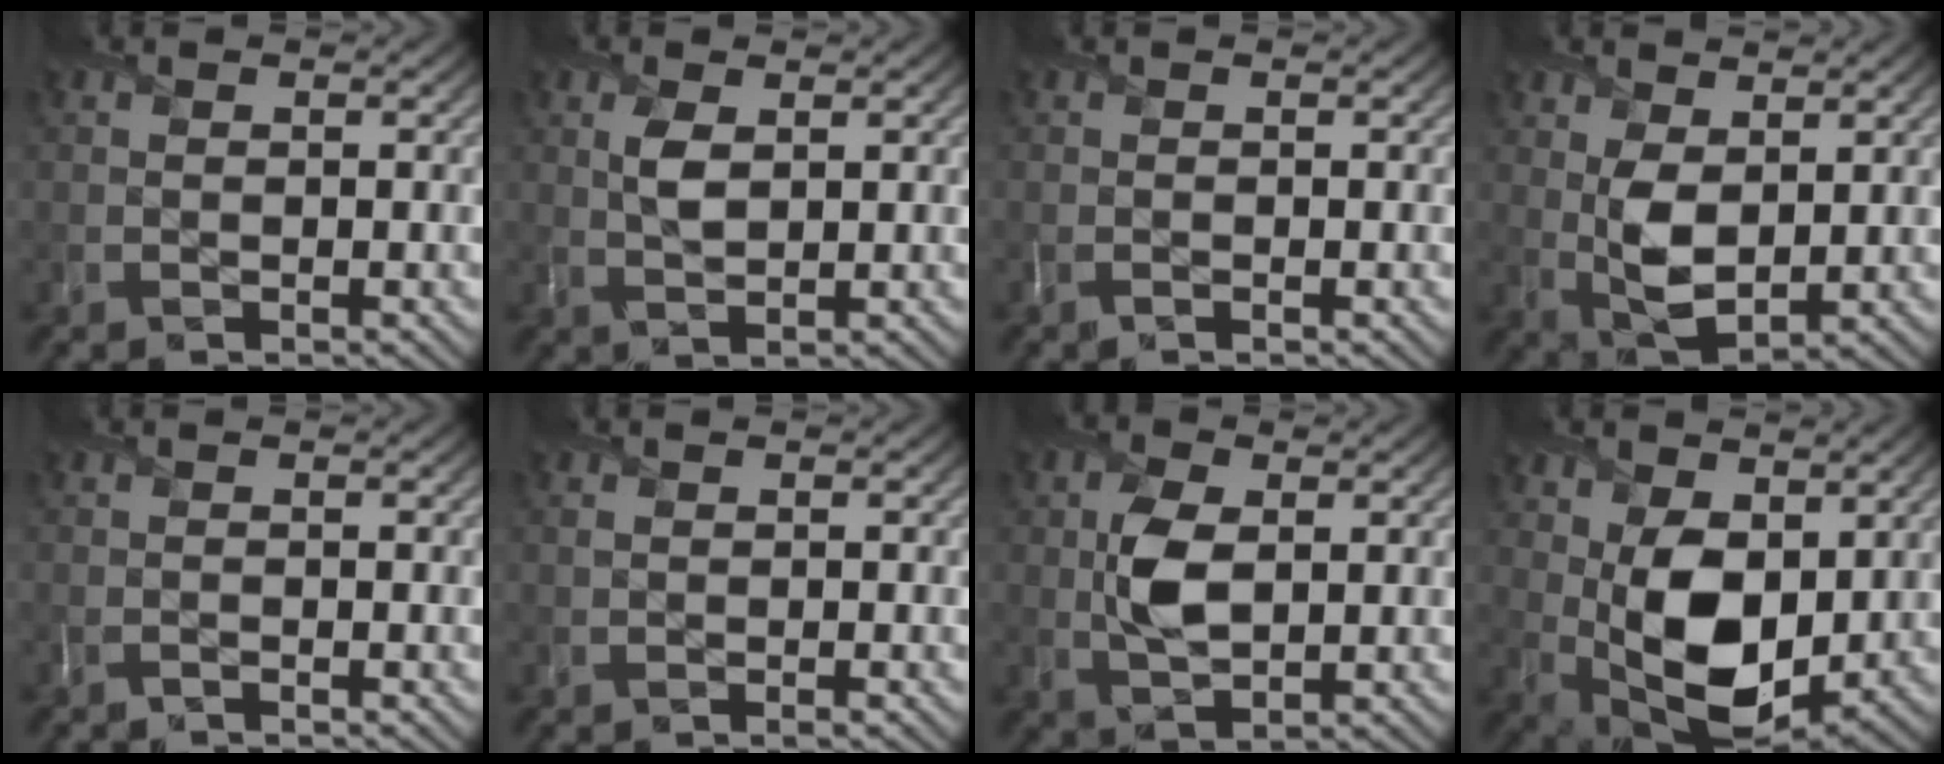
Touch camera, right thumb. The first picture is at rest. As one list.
[{"total": 2.8, "force": [0.9, 1.5, 2.2], "torque": [-0.053, -0.003, 0.021]}, {"total": 0.6, "force": [-0.5, 0.2, 0.3], "torque": [-0.010, -0.004, -0.010]}, {"total": 5.5, "force": [1.2, 3.3, 4.2], "torque": [-0.099, -0.007, 0.029]}, {"total": 0.8, "force": [-0.8, 0.2, 0.0], "torque": [-0.003, -0.006, -0.018]}, {"total": 0.6, "force": [0.1, 0.3, 0.5], "torque": [-0.010, -0.002, 0.001]}, {"total": 4.6, "force": [1.0, 2.7, 3.6], "torque": [-0.080, 0.001, 0.021]}, {"total": 10.8, "force": [1.2, 6.8, 8.2], "torque": [-0.179, -0.016, 0.026]}]